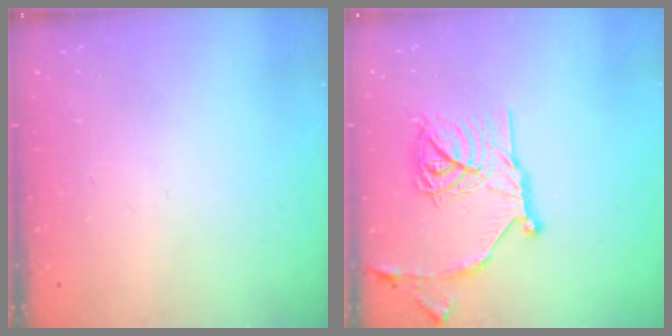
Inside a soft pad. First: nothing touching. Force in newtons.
{"total": 19.6, "press": 19.5, "slide": 1.7}